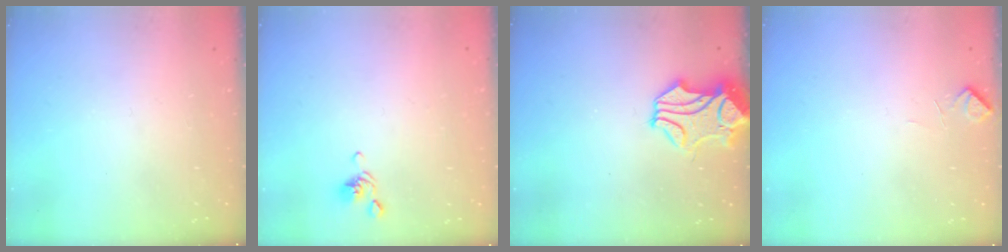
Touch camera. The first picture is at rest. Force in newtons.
{"total": 2.6, "press": 2.6, "slide": 0.5}
{"total": 2.2, "press": 1.7, "slide": 1.4}
{"total": 2.2, "press": 2.0, "slide": 0.9}